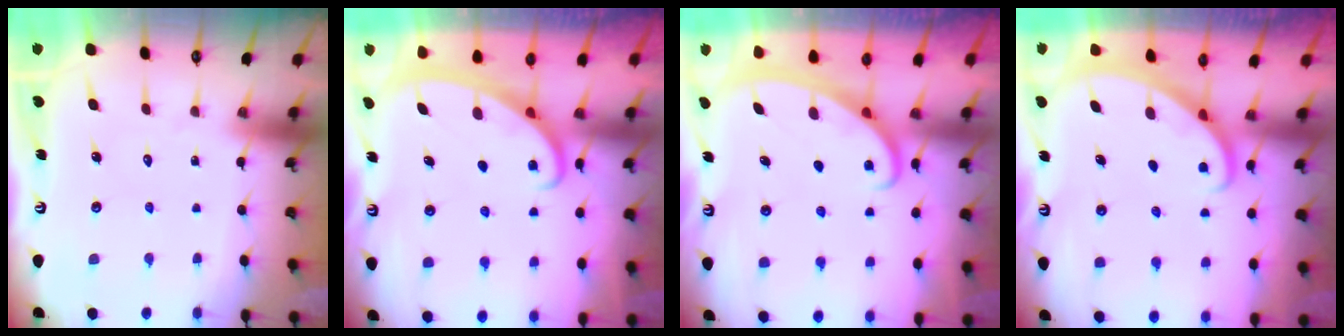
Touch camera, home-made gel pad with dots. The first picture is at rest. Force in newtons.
{"total": 2.5, "press": 2.5, "slide": 0.4}
{"total": 2.7, "press": 2.7, "slide": 0.4}
{"total": 2.7, "press": 2.7, "slide": 0.1}